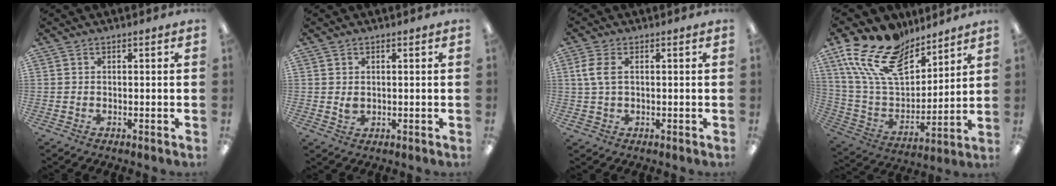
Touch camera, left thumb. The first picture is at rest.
{"total": 1.6, "force": [0.5, 1.1, 1.1], "torque": [-0.015, -0.001, 0.007]}
{"total": 5.1, "force": [1.0, 3.0, 3.9], "torque": [-0.094, 0.004, 0.015]}
{"total": 20.6, "force": [14.0, 10.4, 11.0], "torque": [-0.236, -0.085, 0.257]}